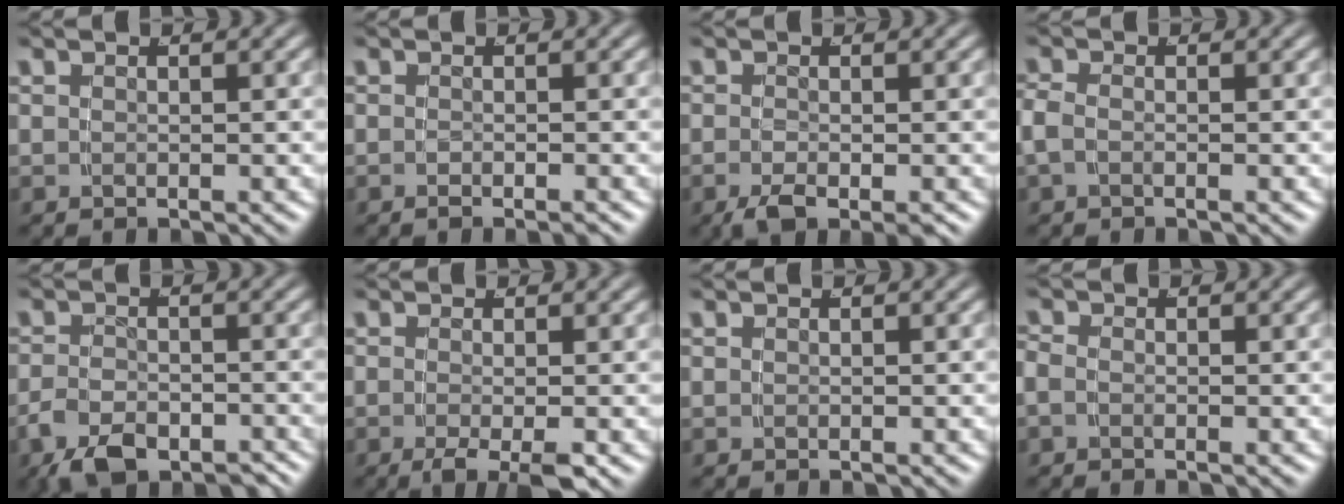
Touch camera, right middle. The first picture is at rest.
{"total": 1.0, "force": [-0.9, -0.4, 0.4], "torque": [-0.011, -0.005, -0.011]}
{"total": 2.4, "force": [-1.4, 0.5, 1.8], "torque": [-0.037, -0.014, -0.016]}
{"total": 1.5, "force": [-0.5, 0.9, 1.1], "torque": [-0.036, -0.010, -0.005]}
{"total": 5.4, "force": [-3.6, 2.7, 2.9], "torque": [-0.047, -0.023, -0.049]}
{"total": 4.9, "force": [-3.1, 1.2, 3.6], "torque": [-0.067, -0.031, -0.031]}
{"total": 0.0}
{"total": 1.2, "force": [-0.4, 0.8, 0.7], "torque": [-0.021, -0.007, -0.007]}